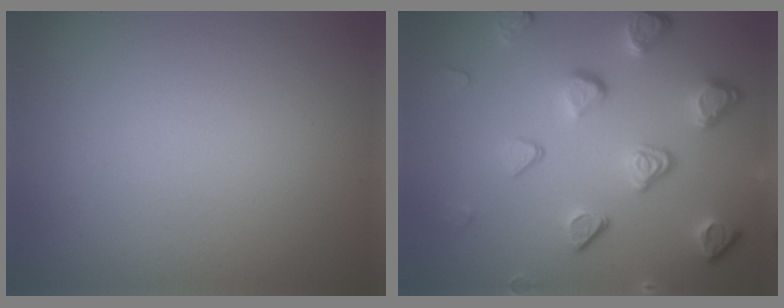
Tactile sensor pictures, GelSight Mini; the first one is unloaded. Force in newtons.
{"total": 5.1, "press": 3.8, "slide": 3.4}